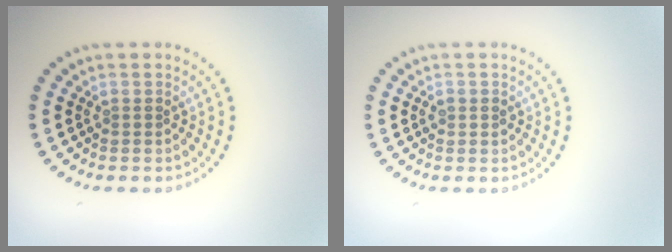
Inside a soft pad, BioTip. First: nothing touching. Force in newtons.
{"total": 1.0, "press": 1.0, "slide": 0.3}